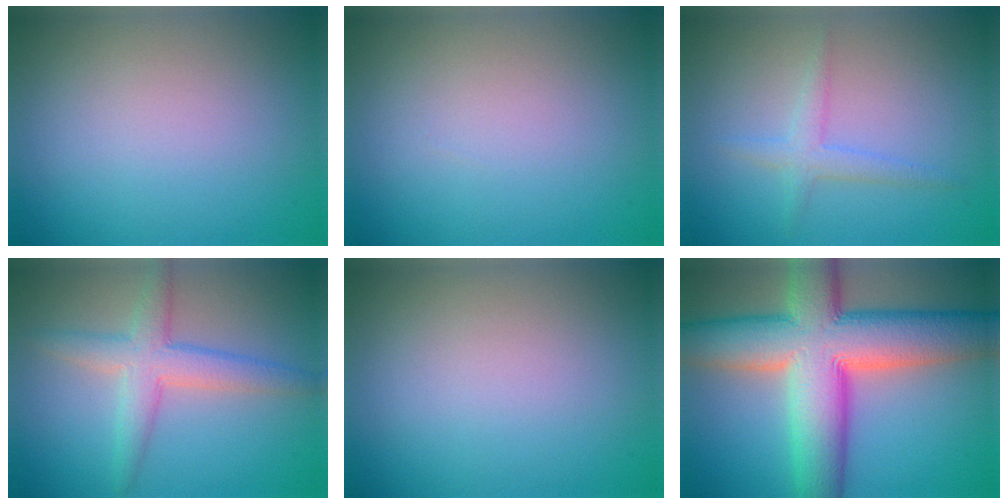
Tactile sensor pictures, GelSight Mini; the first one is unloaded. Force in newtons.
{"total": 0.0}
{"total": 2.0, "press": 2.0, "slide": 0.0}
{"total": 4.1, "press": 4.1, "slide": 0.1}
{"total": 0.0}
{"total": 14.2, "press": 14.2, "slide": 0.8}